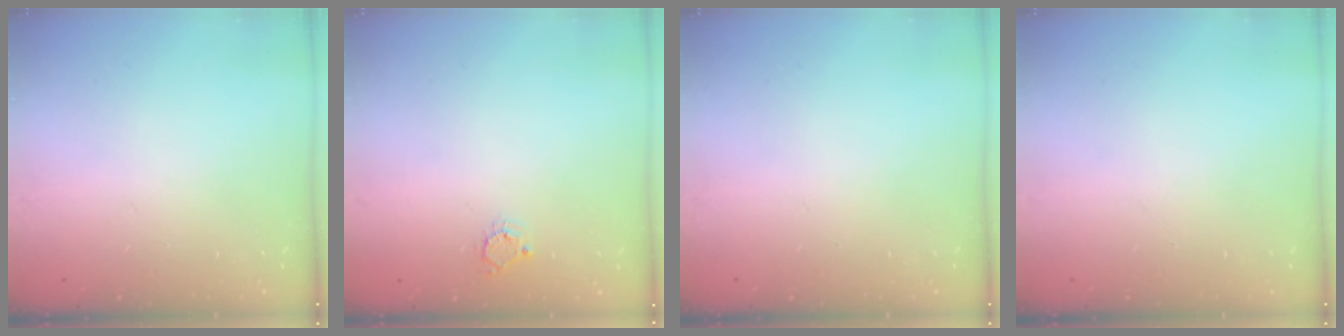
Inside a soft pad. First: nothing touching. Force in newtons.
{"total": 4.4, "press": 4.4, "slide": 0.4}
{"total": 0.0}
{"total": 0.0}